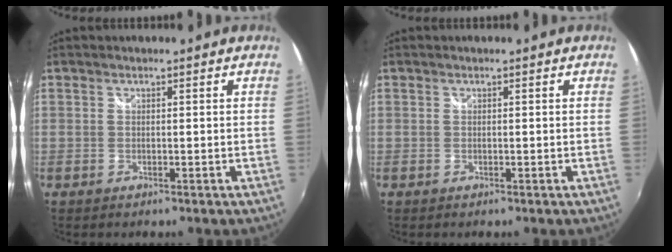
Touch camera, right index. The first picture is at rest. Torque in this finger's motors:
{"motor_torque": [0.00, 0.00, 0.03, 0.01]}